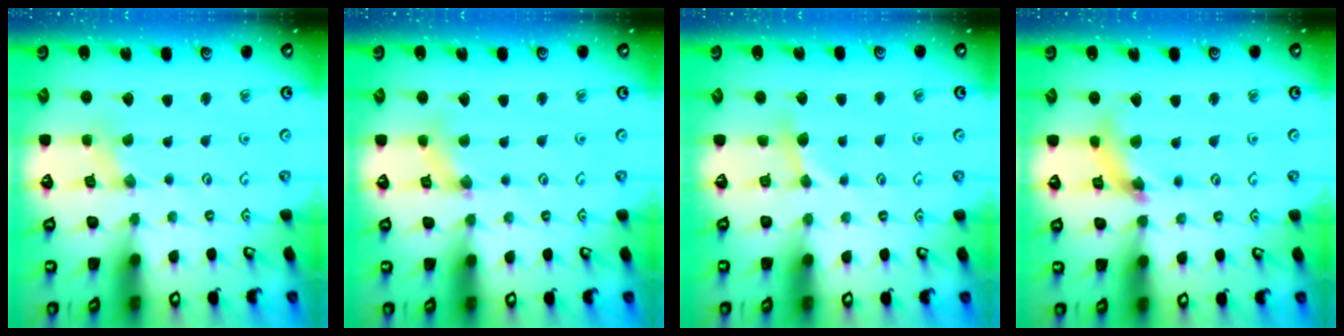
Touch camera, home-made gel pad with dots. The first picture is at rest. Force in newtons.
{"total": 1.5, "press": 1.4, "slide": 0.3}
{"total": 3.6, "press": 3.6, "slide": 0.6}
{"total": 7.1, "press": 7.1, "slide": 0.7}